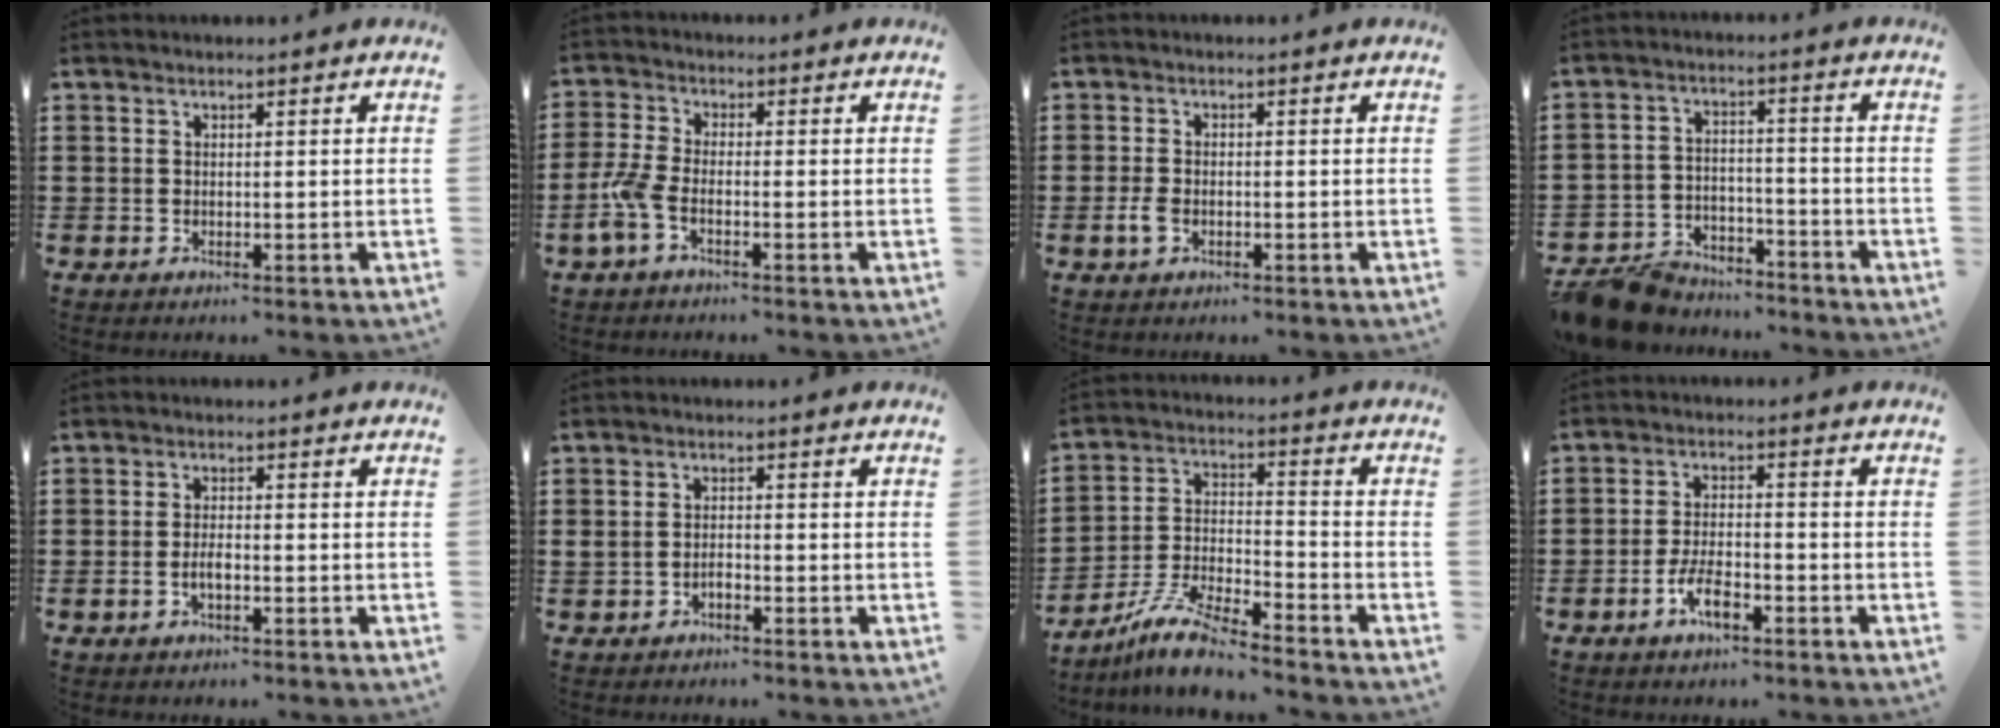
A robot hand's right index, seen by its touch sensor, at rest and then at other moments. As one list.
[{"total": 4.5, "force": [-2.1, 1.4, 3.8], "torque": [-0.100, -0.011, -0.044]}, {"total": 2.5, "force": [-0.9, 1.4, 1.9], "torque": [-0.051, -0.007, -0.018]}, {"total": 8.4, "force": [-7.9, 2.3, 1.7], "torque": [-0.046, 0.021, -0.154]}, {"total": 2.2, "force": [-0.8, 0.7, 1.9], "torque": [-0.037, 0.000, -0.014]}, {"total": 1.5, "force": [-0.9, 0.7, 0.9], "torque": [-0.021, -0.001, -0.019]}, {"total": 9.0, "force": [-8.1, 0.6, 3.9], "torque": [-0.089, 0.005, -0.160]}, {"total": 5.3, "force": [-2.8, 2.0, 4.1], "torque": [-0.087, 0.003, -0.055]}]